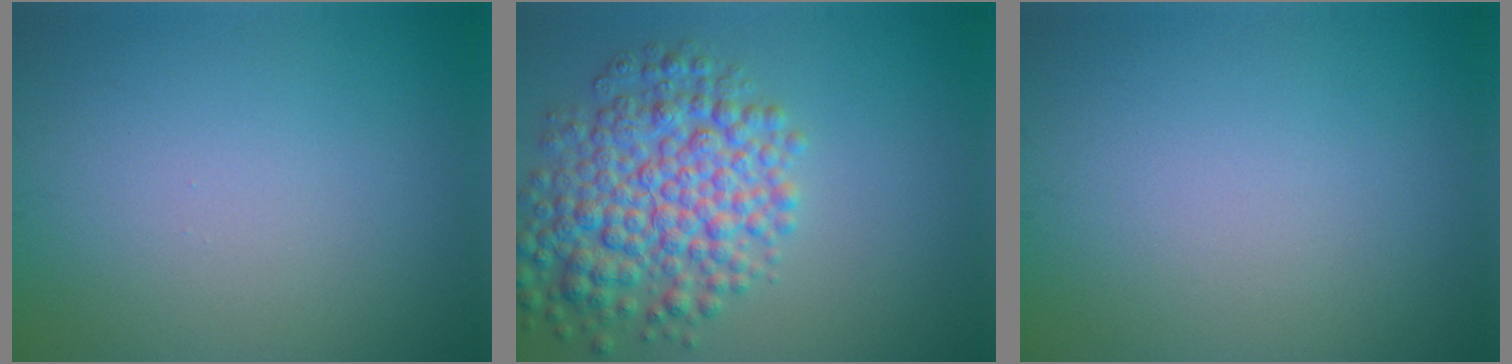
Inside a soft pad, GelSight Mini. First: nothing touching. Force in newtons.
{"total": 7.1, "press": 7.1, "slide": 0.1}
{"total": 0.0}